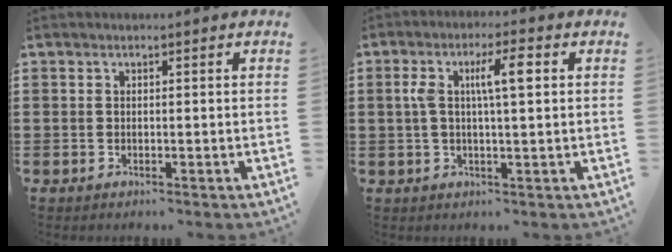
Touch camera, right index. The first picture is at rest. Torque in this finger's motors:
{"motor_torque": [0.47, -0.06, 0.30, 0.08]}